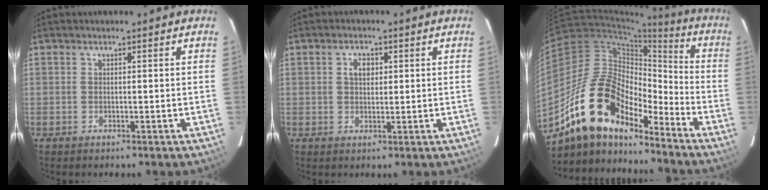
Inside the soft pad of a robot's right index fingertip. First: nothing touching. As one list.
[{"total": 2.9, "force": [0.8, 2.0, 2.0], "torque": [-0.031, 0.008, 0.014]}, {"total": 17.9, "force": [-13.8, 7.2, 8.8], "torque": [-0.156, 0.009, -0.260]}]